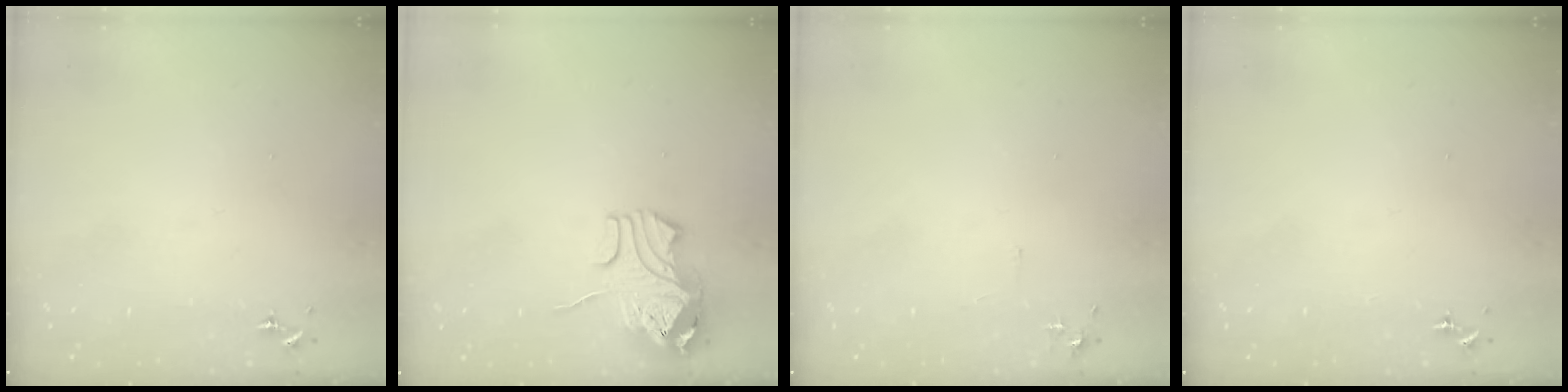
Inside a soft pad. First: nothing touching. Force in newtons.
{"total": 9.7, "press": 9.6, "slide": 1.5}
{"total": 5.2, "press": 5.1, "slide": 0.7}
{"total": 0.0}